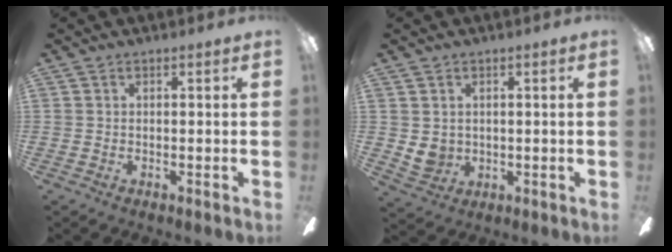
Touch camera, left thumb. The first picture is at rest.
{"total": 4.4, "force": [1.2, 4.1, 1.3], "torque": [-0.023, -0.002, 0.023]}